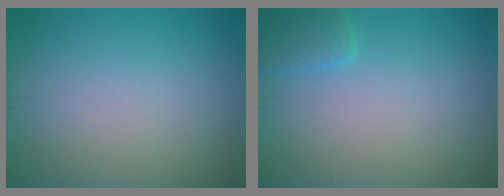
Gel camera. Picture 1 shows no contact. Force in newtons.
{"total": 1.9, "press": 1.9, "slide": 0.3}